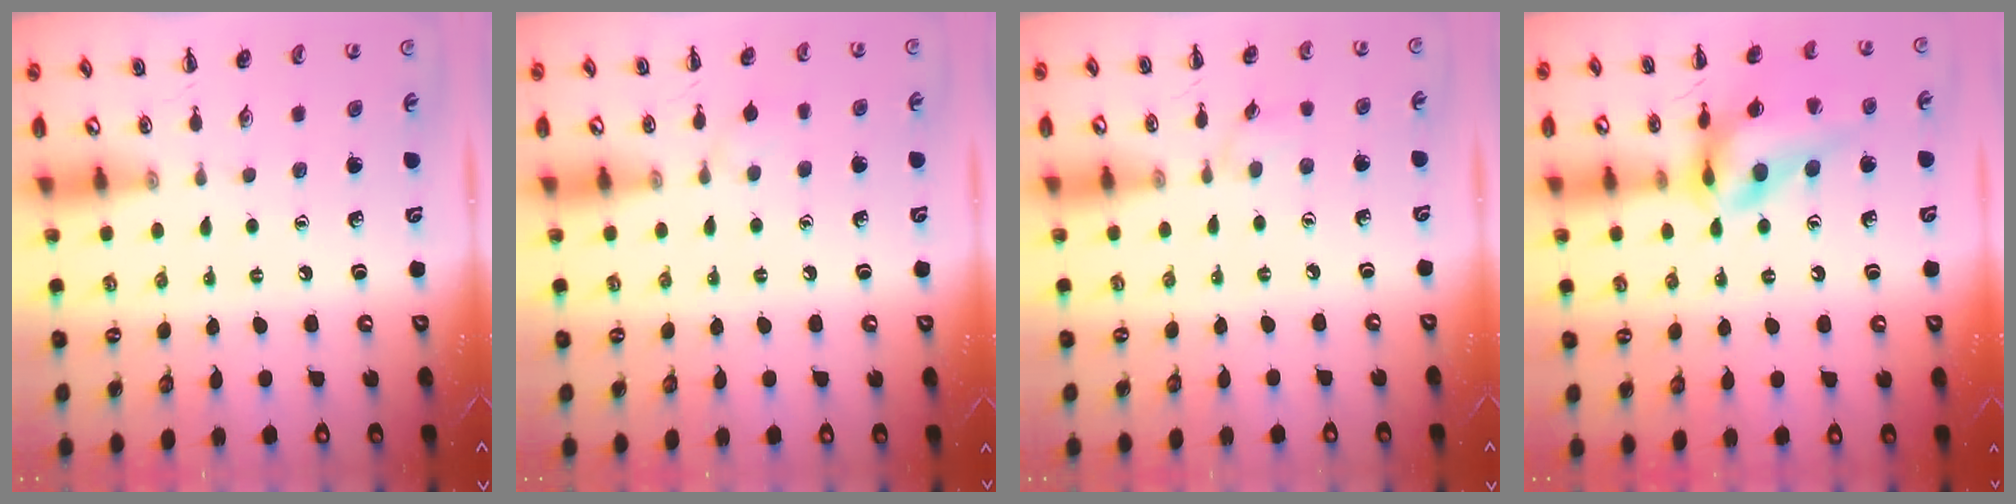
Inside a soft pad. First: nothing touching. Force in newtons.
{"total": 5.4, "press": 5.0, "slide": 1.9}
{"total": 3.4, "press": 3.3, "slide": 0.9}
{"total": 16.0, "press": 15.8, "slide": 2.1}